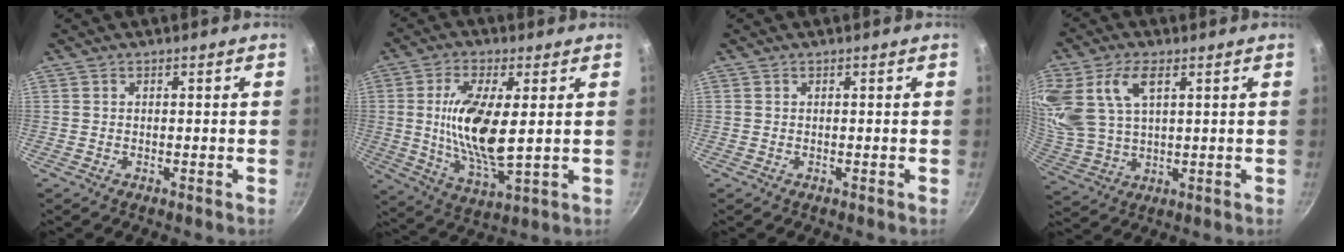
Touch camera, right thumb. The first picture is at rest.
{"total": 14.4, "force": [1.6, 5.4, 13.3], "torque": [-0.254, -0.015, 0.032]}
{"total": 0.0}
{"total": 16.2, "force": [6.2, 9.5, 11.5], "torque": [-0.245, 0.002, 0.132]}